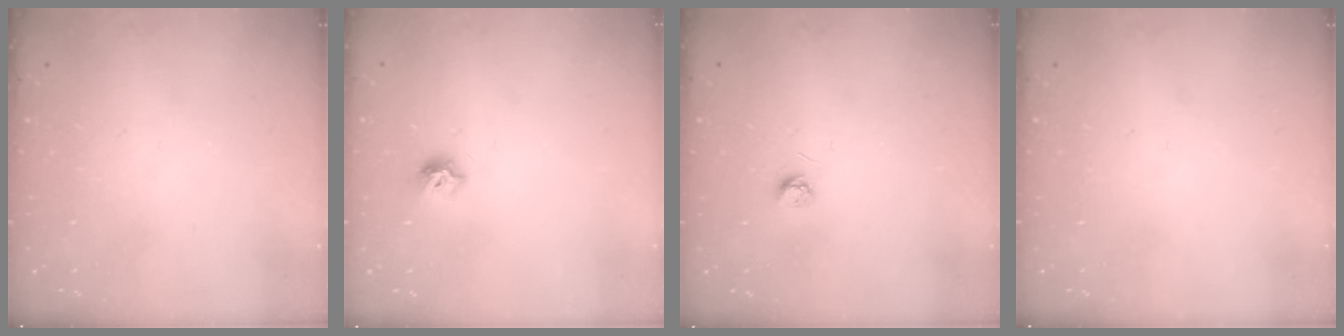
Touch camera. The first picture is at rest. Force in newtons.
{"total": 6.7, "press": 6.6, "slide": 1.1}
{"total": 3.7, "press": 3.7, "slide": 0.3}
{"total": 0.0}